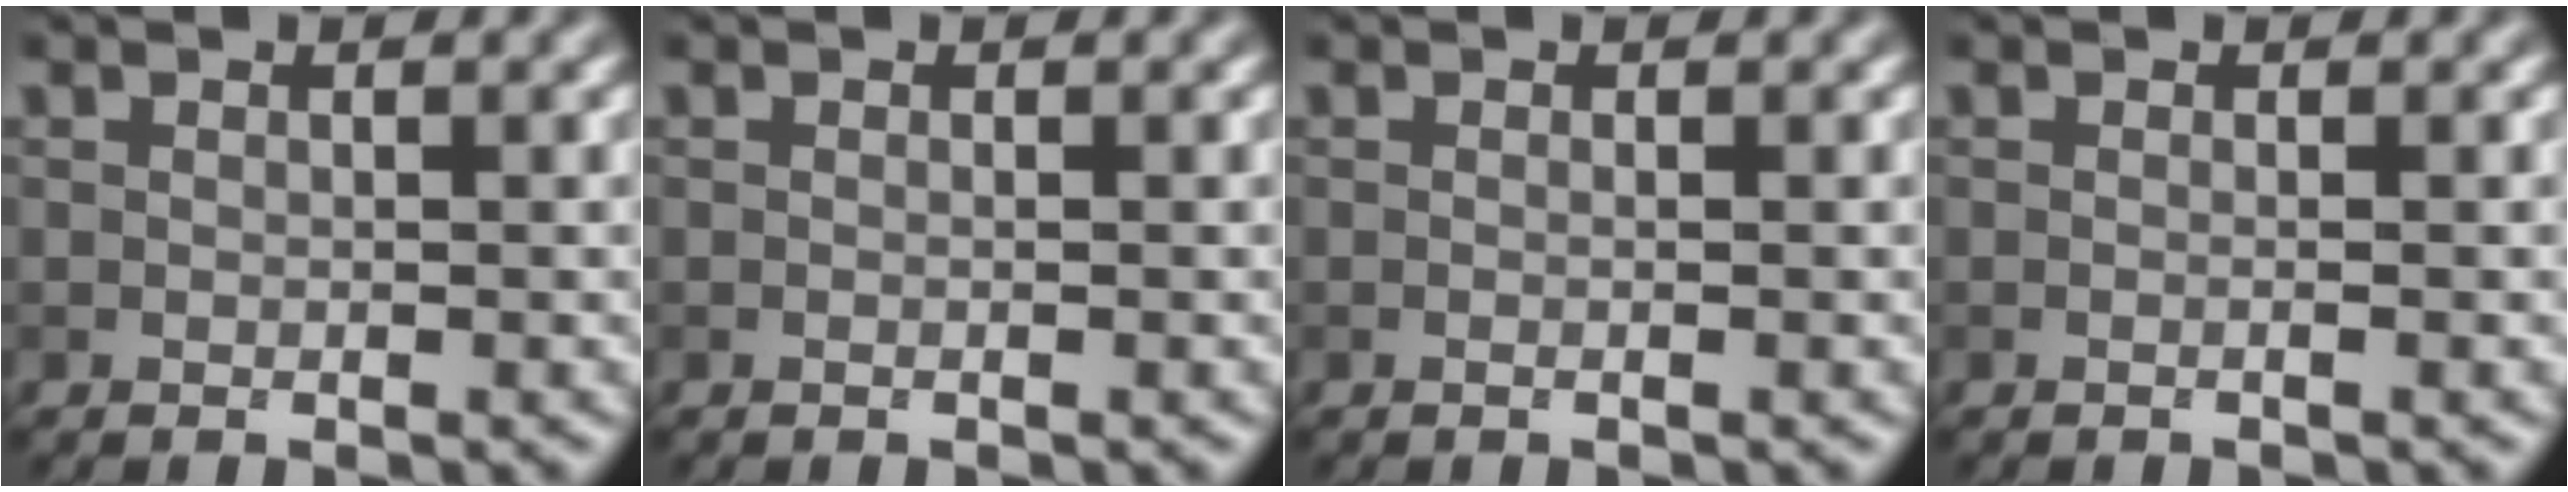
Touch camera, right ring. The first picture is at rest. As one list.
[{"total": 0.0}, {"total": 0.5, "force": [0.1, 0.2, 0.5], "torque": [0.000, -0.010, -0.007]}, {"total": 0.9, "force": [0.2, 0.4, 0.8], "torque": [0.001, -0.015, -0.013]}]